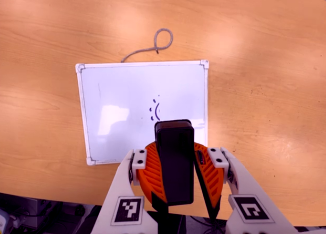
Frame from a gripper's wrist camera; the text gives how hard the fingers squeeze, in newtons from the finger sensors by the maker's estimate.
{"total": 11.7, "left": 12.0, "right": 11.4}